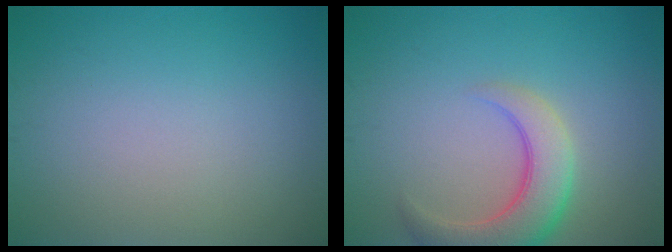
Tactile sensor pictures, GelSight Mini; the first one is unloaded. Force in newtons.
{"total": 5.4, "press": 5.4, "slide": 0.4}